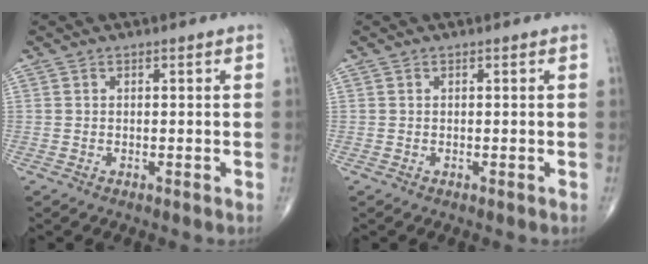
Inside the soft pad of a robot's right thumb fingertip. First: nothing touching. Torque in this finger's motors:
{"motor_torque": [0.18, -0.26, 0.21, 0.06, -0.04]}